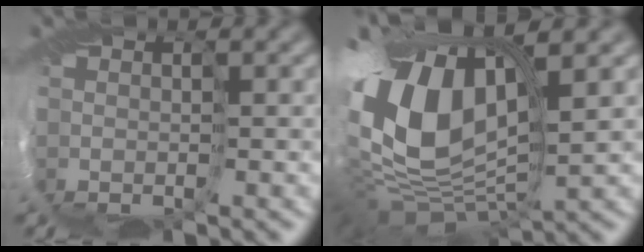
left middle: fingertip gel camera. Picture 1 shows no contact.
{"total": 16.1, "force": [2.6, 9.6, 12.7], "torque": [-0.305, -0.001, 0.049]}